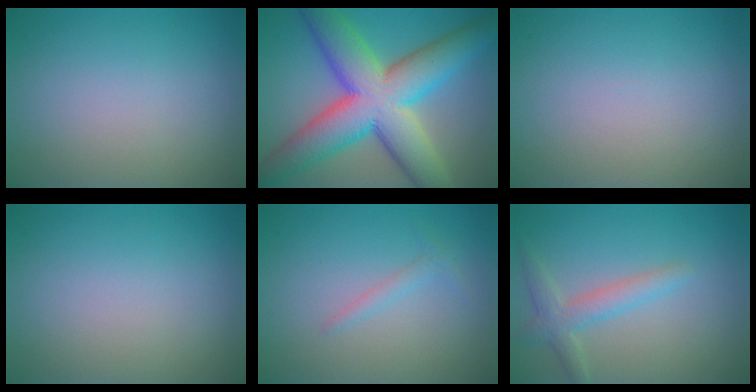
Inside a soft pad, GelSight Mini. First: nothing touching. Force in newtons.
{"total": 13.2, "press": 13.2, "slide": 0.4}
{"total": 0.0}
{"total": 0.0}
{"total": 0.9, "press": 0.9, "slide": 0.1}
{"total": 2.7, "press": 2.7, "slide": 0.3}